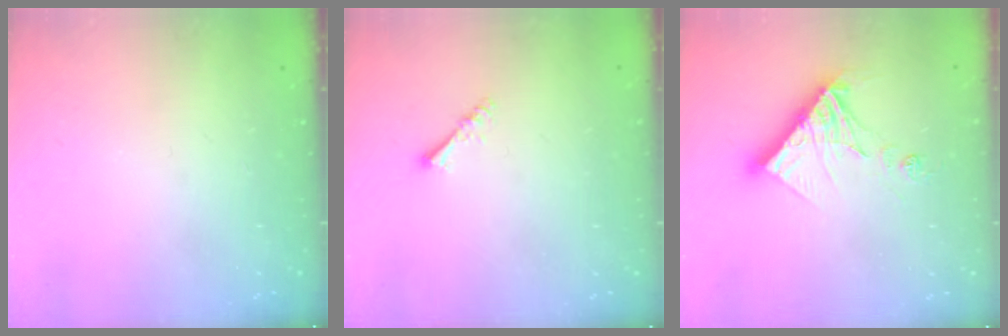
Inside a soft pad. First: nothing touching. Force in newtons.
{"total": 1.4, "press": 1.3, "slide": 0.3}
{"total": 14.1, "press": 14.0, "slide": 1.5}